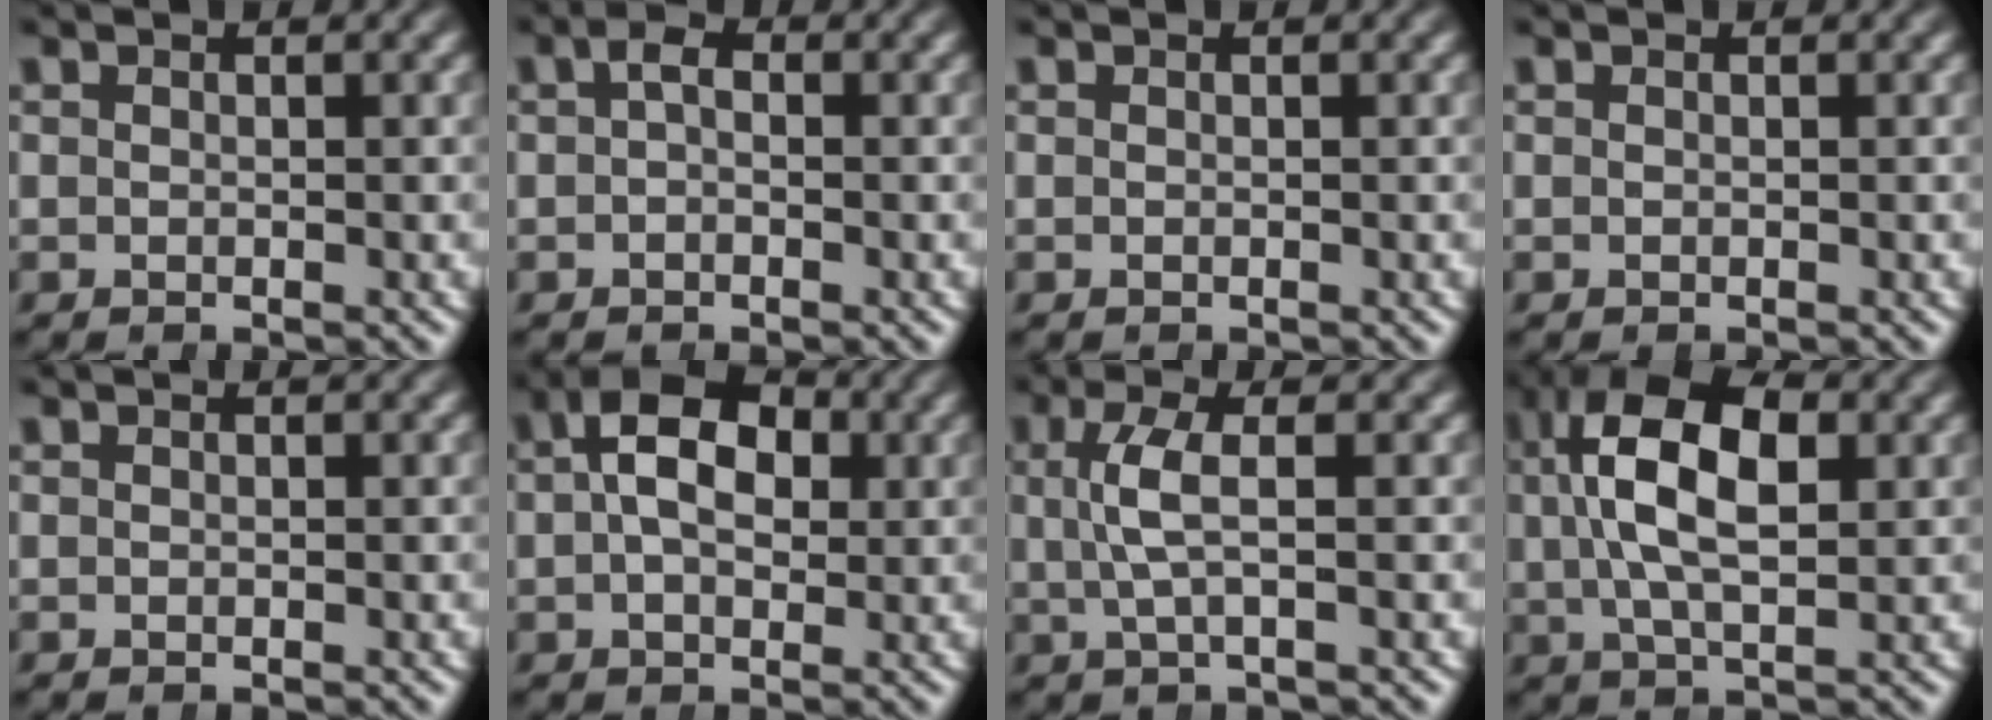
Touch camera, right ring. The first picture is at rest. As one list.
[{"total": 1.9, "force": [0.3, 1.1, 1.5], "torque": [-0.019, 0.009, 0.003]}, {"total": 0.0}, {"total": 0.0}, {"total": 0.0}, {"total": 9.8, "force": [2.1, 6.2, 7.2], "torque": [-0.110, 0.007, 0.024]}, {"total": 3.3, "force": [0.5, 0.4, 3.2], "torque": [-0.065, 0.012, 0.010]}, {"total": 9.7, "force": [2.0, 5.1, 8.0], "torque": [-0.139, 0.005, 0.030]}]